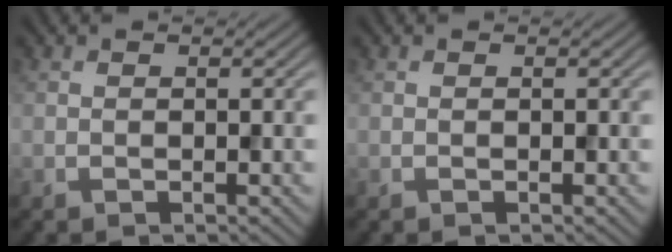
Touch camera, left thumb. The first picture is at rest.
{"total": 0.0}